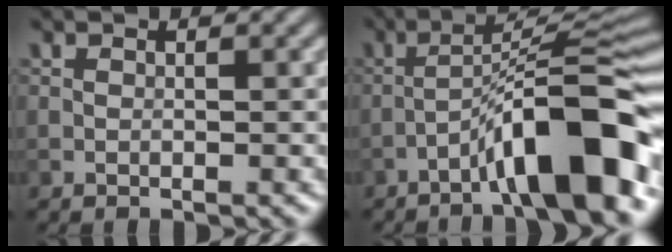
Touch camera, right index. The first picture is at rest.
{"total": 10.5, "force": [-5.4, 1.7, 8.9], "torque": [-0.131, 0.032, -0.084]}